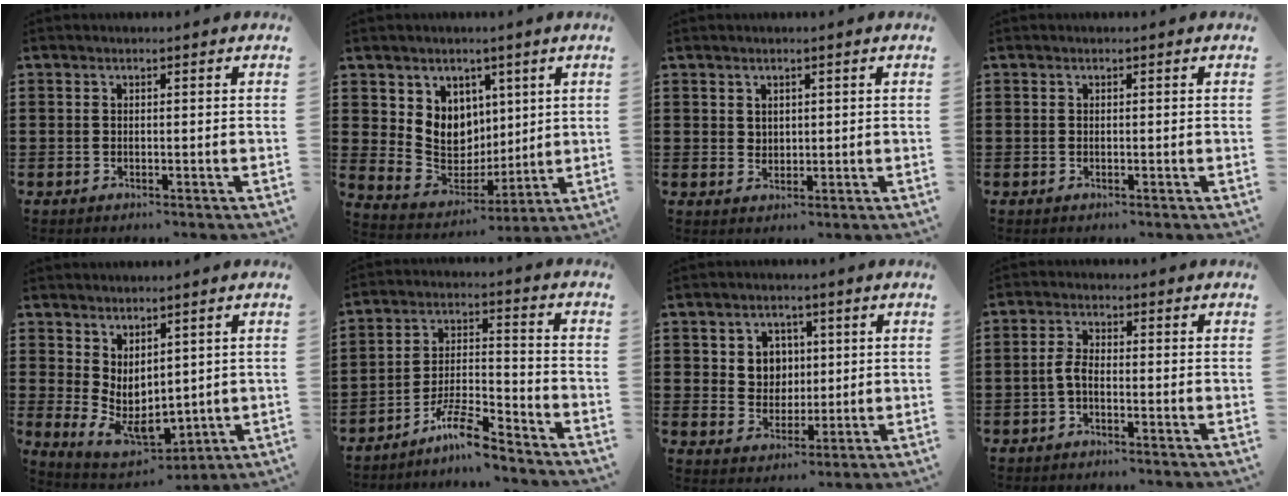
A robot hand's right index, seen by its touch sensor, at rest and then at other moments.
{"total": 7.8, "force": [3.3, 7.0, 1.0], "torque": [-0.047, -0.030, 0.067]}
{"total": 1.9, "force": [1.3, 1.3, 0.2], "torque": [-0.007, 0.006, 0.026]}
{"total": 0.0}
{"total": 5.8, "force": [1.2, 3.7, 4.2], "torque": [-0.102, -0.015, 0.027]}
{"total": 8.0, "force": [-6.7, 1.2, 4.2], "torque": [-0.087, 0.010, -0.129]}
{"total": 5.1, "force": [1.4, 4.6, 1.6], "torque": [-0.044, 0.013, 0.022]}
{"total": 2.7, "force": [-1.1, 1.0, 2.2], "torque": [-0.064, -0.004, -0.028]}